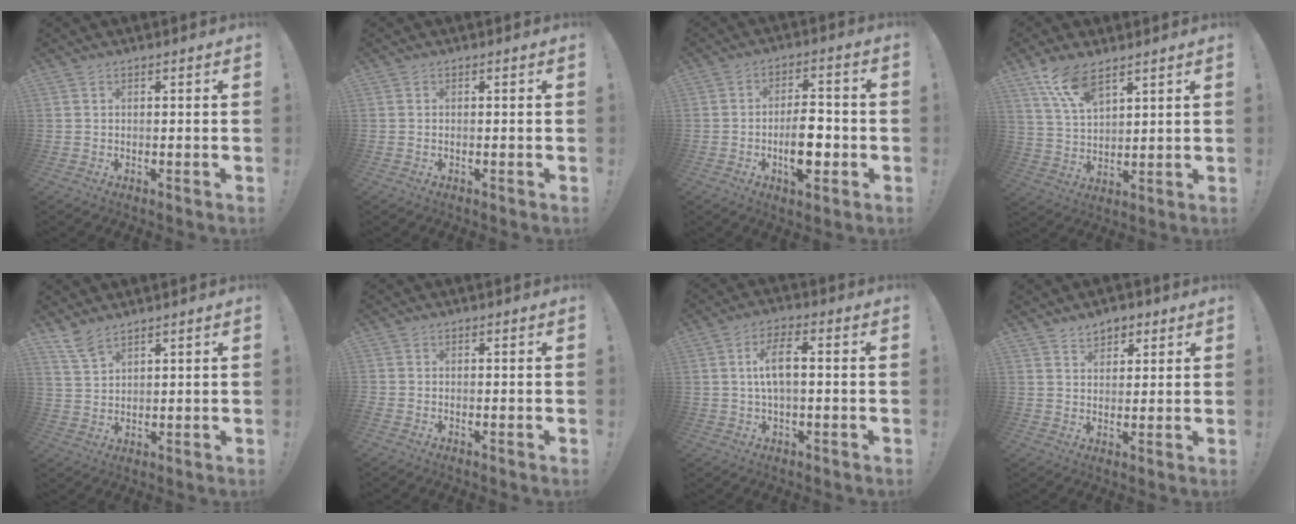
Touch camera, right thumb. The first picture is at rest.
{"total": 0.0}
{"total": 10.9, "force": [-3.0, 5.1, 9.1], "torque": [-0.153, 0.007, -0.053]}
{"total": 10.2, "force": [7.3, 3.8, 6.1], "torque": [-0.114, -0.038, 0.137]}
{"total": 5.7, "force": [4.7, 2.0, 2.6], "torque": [-0.051, -0.023, 0.088]}
{"total": 0.7, "force": [-0.6, 0.1, 0.3], "torque": [-0.009, 0.003, -0.010]}
{"total": 7.4, "force": [0.5, 2.5, 6.9], "torque": [-0.124, 0.006, 0.006]}
{"total": 4.7, "force": [3.1, 3.4, 1.1], "torque": [-0.008, -0.015, 0.056]}